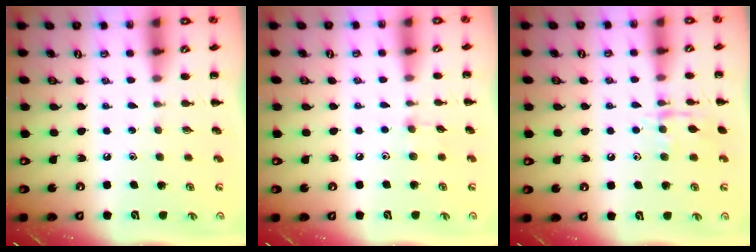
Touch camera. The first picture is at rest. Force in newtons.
{"total": 3.2, "press": 3.1, "slide": 1.0}
{"total": 9.3, "press": 9.3, "slide": 0.5}